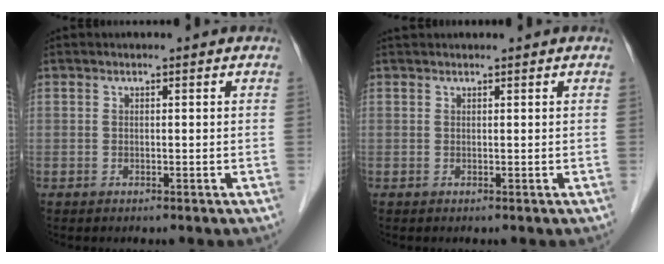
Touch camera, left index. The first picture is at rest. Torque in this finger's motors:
{"motor_torque": [0.12, -0.01, 0.02, 0.00]}